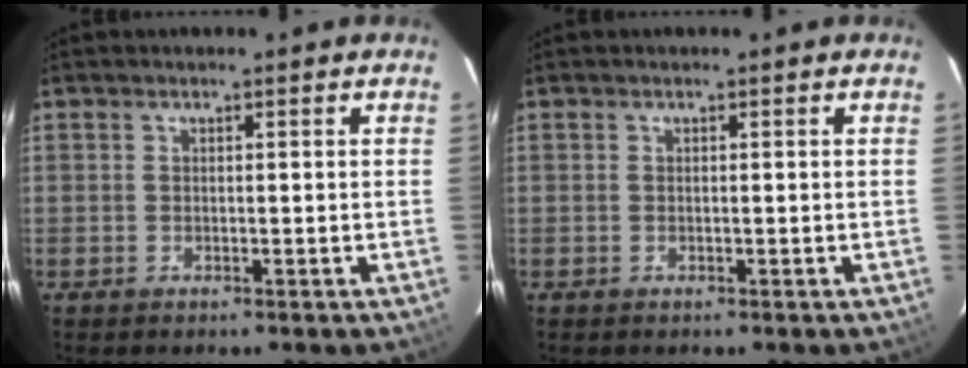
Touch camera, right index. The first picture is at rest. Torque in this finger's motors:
{"motor_torque": [0.00, 0.00, 0.00, 0.00]}